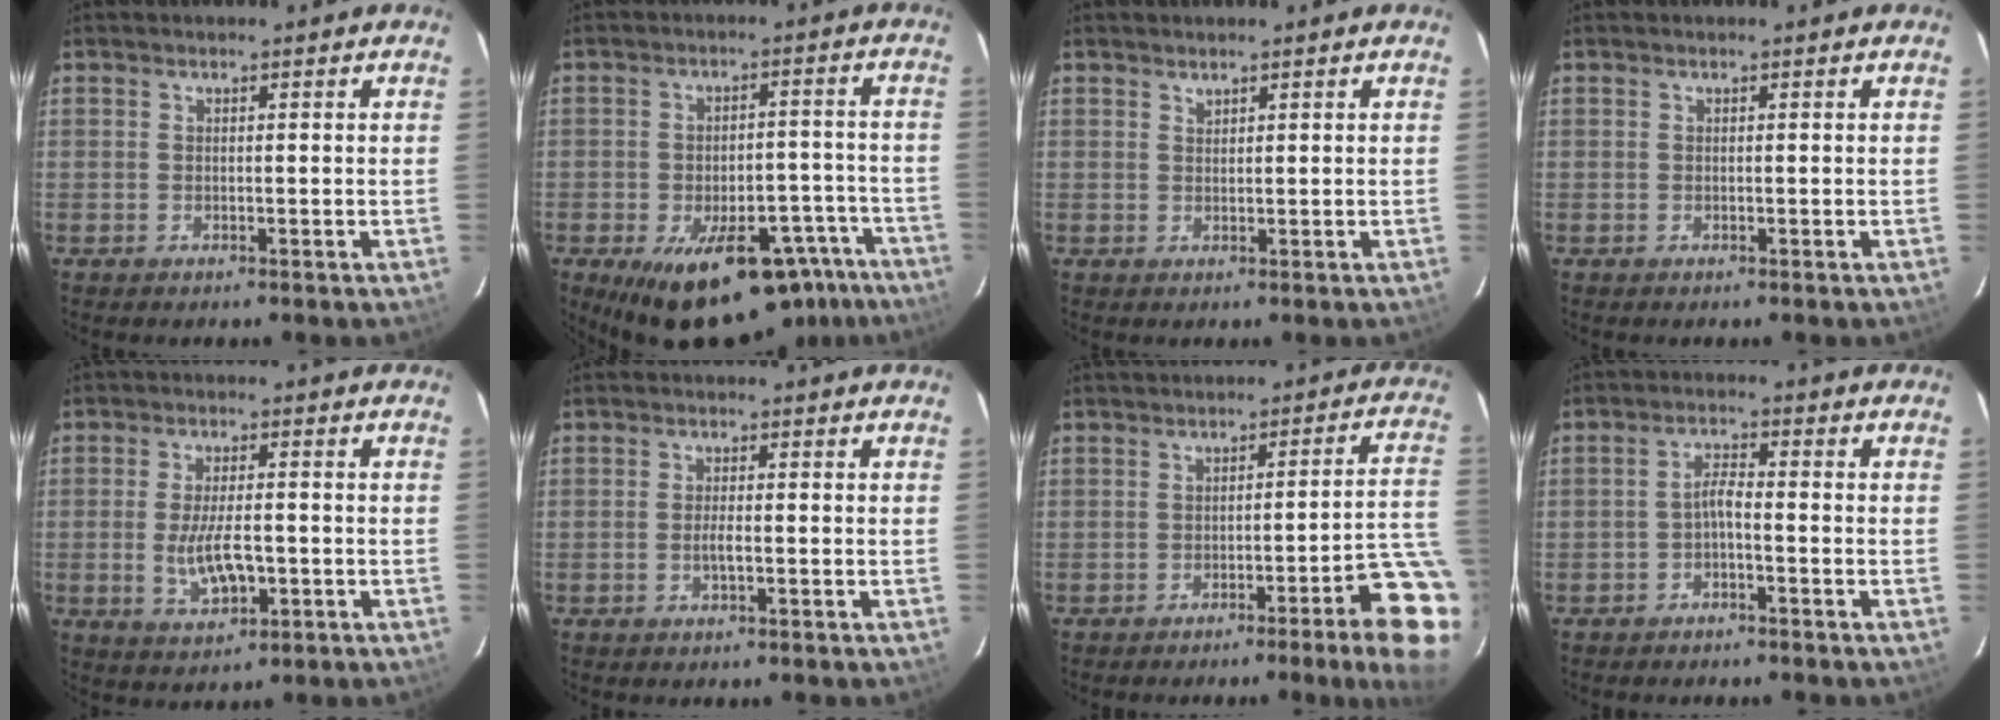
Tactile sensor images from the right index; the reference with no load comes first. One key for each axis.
{"total": 21.9, "fx": -14.3, "fy": 10.6, "fz": 12.7, "tx": -0.190, "ty": -0.002, "tz": -0.164}
{"total": 0.8, "fx": 0.7, "fy": 0.2, "fz": 0.2, "tx": -0.002, "ty": 0.002, "tz": 0.015}
{"total": 0.0}
{"total": 7.4, "fx": -1.6, "fy": 3.0, "fz": 6.6, "tx": -0.130, "ty": -0.009, "tz": -0.022}
{"total": 3.0, "fx": -1.0, "fy": 0.4, "fz": 2.8, "tx": -0.055, "ty": -0.002, "tz": -0.020}
{"total": 10.3, "fx": -6.2, "fy": -0.6, "fz": 8.2, "tx": -0.058, "ty": 0.012, "tz": -0.072}
{"total": 2.4, "fx": -1.6, "fy": 0.3, "fz": 1.8, "tx": -0.042, "ty": 0.010, "tz": -0.030}